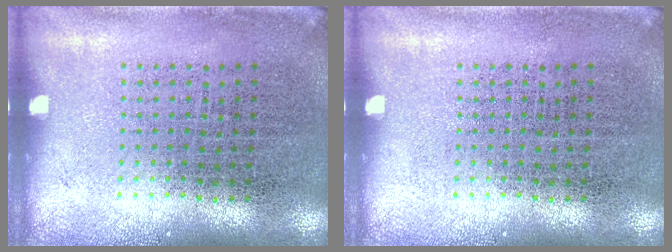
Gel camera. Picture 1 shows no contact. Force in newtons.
{"total": 0.0}